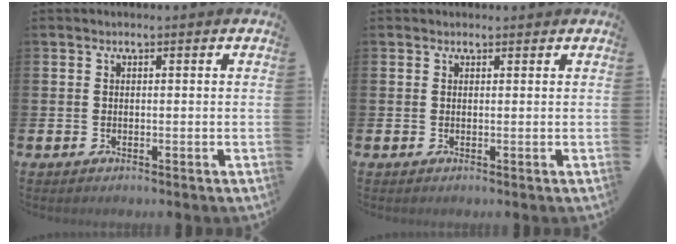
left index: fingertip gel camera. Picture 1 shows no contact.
{"total": 0.7, "force": [0.6, 0.3, 0.0], "torque": [0.007, -0.001, 0.009]}